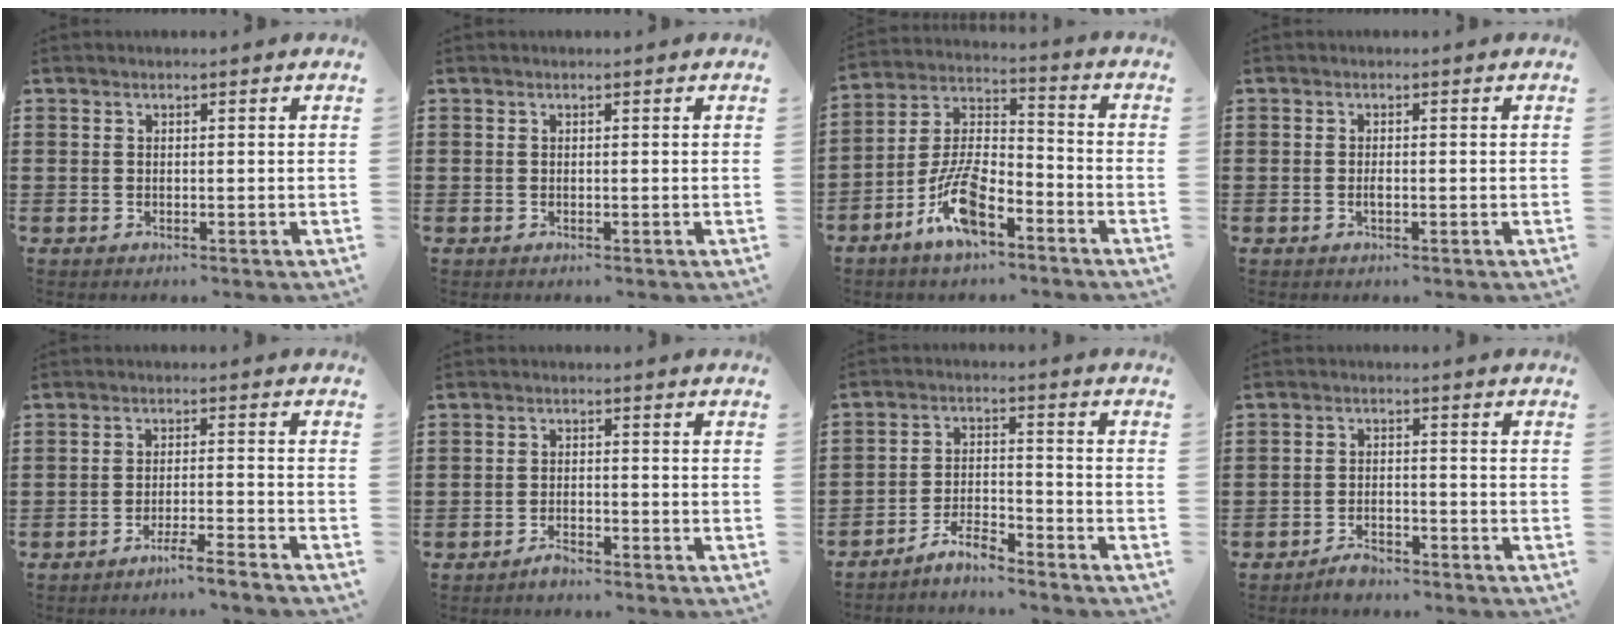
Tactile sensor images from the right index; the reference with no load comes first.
{"total": 0.0}
{"total": 10.4, "force": [-6.3, 3.8, 7.3], "torque": [-0.157, 0.003, -0.118]}
{"total": 0.9, "force": [-0.2, 0.3, 0.9], "torque": [-0.018, -0.003, -0.002]}
{"total": 3.8, "force": [-3.4, -0.8, 1.5], "torque": [-0.024, -0.007, -0.065]}
{"total": 1.9, "force": [-1.7, 0.1, 0.7], "torque": [-0.018, -0.001, -0.032]}
{"total": 4.5, "force": [-4.3, 0.5, 1.3], "torque": [-0.033, 0.007, -0.088]}
{"total": 2.7, "force": [-2.5, 0.5, 0.6], "torque": [-0.016, 0.004, -0.050]}